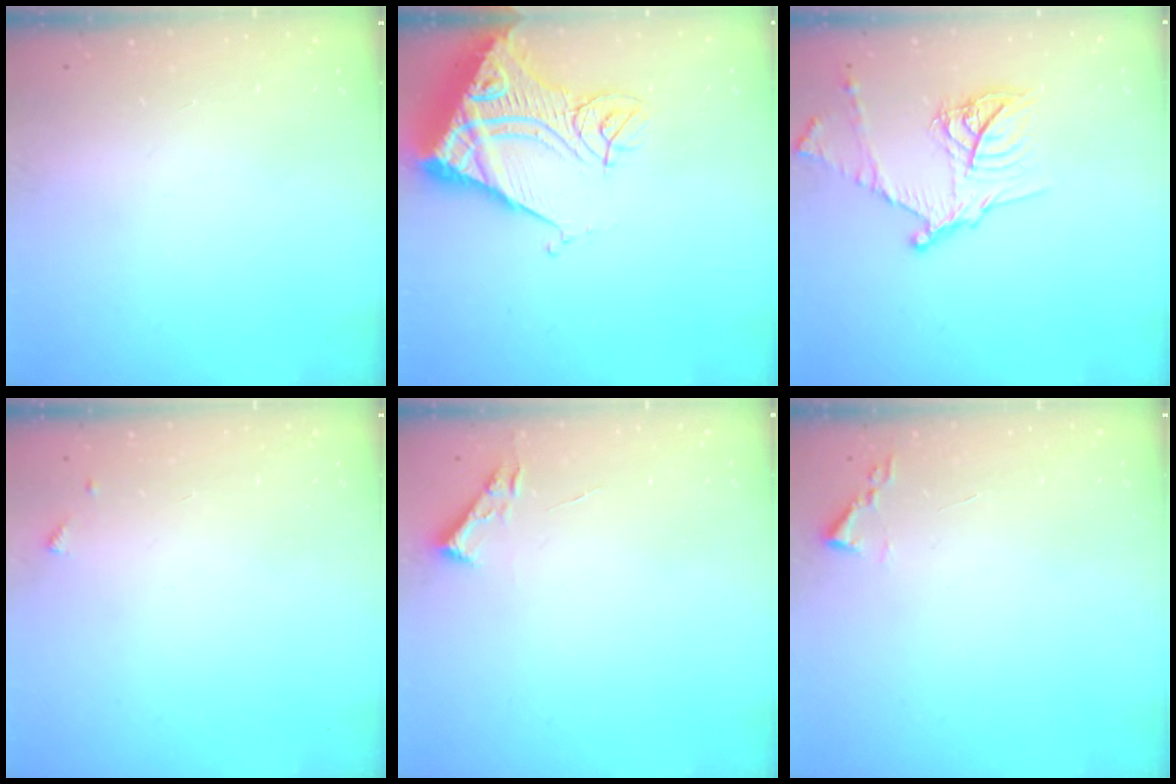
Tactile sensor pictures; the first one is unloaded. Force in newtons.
{"total": 17.3, "press": 17.2, "slide": 2.1}
{"total": 15.4, "press": 15.4, "slide": 1.1}
{"total": 5.1, "press": 5.1, "slide": 0.5}
{"total": 2.7, "press": 2.7, "slide": 0.4}
{"total": 1.9, "press": 1.8, "slide": 0.3}